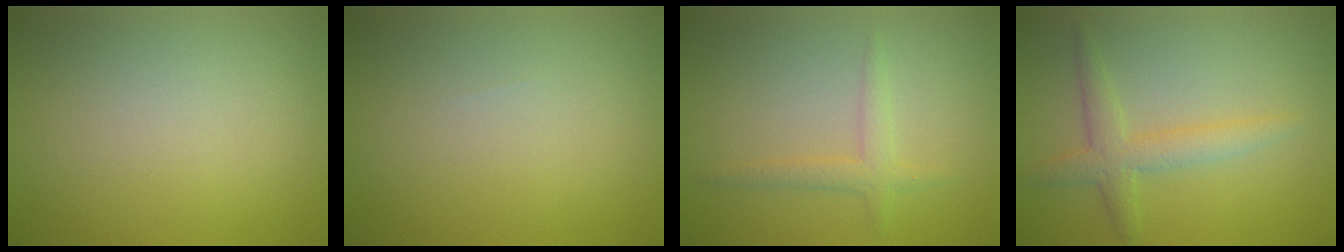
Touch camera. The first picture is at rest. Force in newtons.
{"total": 0.0}
{"total": 1.8, "press": 1.8, "slide": 0.2}
{"total": 3.0, "press": 3.0, "slide": 0.1}